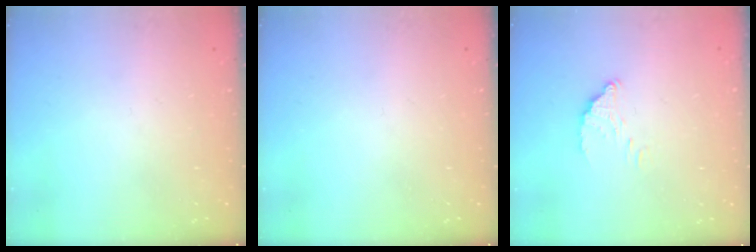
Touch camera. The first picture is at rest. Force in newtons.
{"total": 0.0}
{"total": 3.4, "press": 3.4, "slide": 0.2}